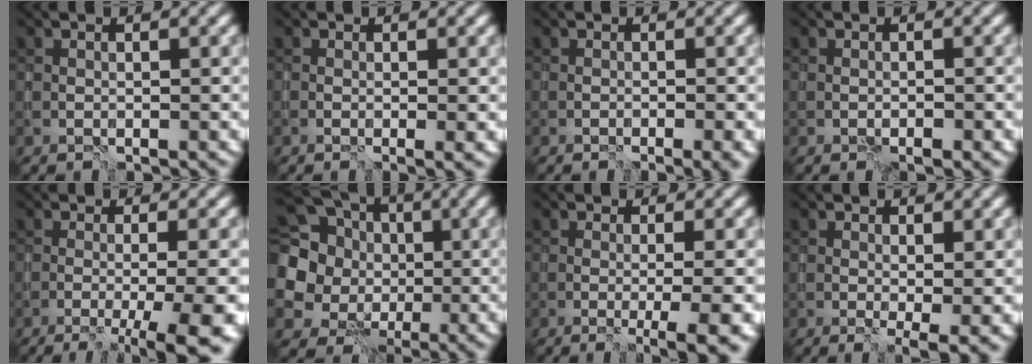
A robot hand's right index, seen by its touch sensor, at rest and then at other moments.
{"total": 1.1, "force": [-0.1, 0.0, 1.1], "torque": [-0.015, -0.005, -0.002]}
{"total": 1.4, "force": [-0.6, 0.0, 1.2], "torque": [-0.015, -0.007, -0.011]}
{"total": 1.0, "force": [-0.6, 0.4, 0.6], "torque": [-0.011, -0.006, -0.009]}
{"total": 8.6, "force": [-3.1, 2.3, 7.6], "torque": [-0.071, -0.015, -0.040]}
{"total": 14.1, "force": [2.2, 12.8, 5.6], "torque": [-0.168, 0.021, 0.014]}
{"total": 4.9, "force": [-1.4, 1.1, 4.6], "torque": [-0.053, -0.012, -0.015]}
{"total": 2.8, "force": [-0.2, 0.7, 2.7], "torque": [-0.039, -0.011, -0.003]}